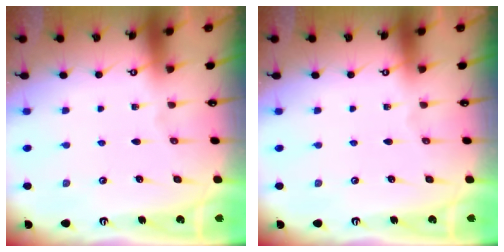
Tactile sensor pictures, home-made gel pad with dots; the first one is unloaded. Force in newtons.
{"total": 0.0}